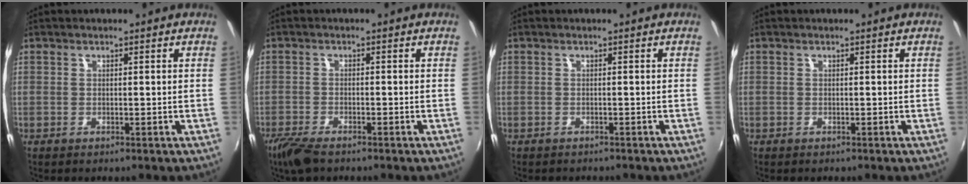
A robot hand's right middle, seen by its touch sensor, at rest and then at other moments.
{"total": 5.8, "force": [-4.4, 1.7, 3.3], "torque": [-0.091, -0.020, -0.087]}
{"total": 1.2, "force": [-1.1, 0.2, 0.2], "torque": [-0.008, -0.007, -0.016]}
{"total": 0.0}